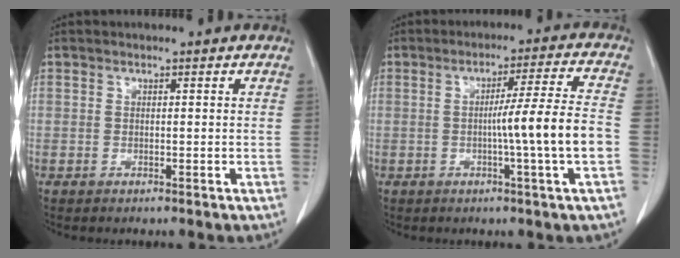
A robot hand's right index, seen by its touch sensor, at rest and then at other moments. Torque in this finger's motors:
{"motor_torque": [1.05, -0.42, 0.44, 0.08]}